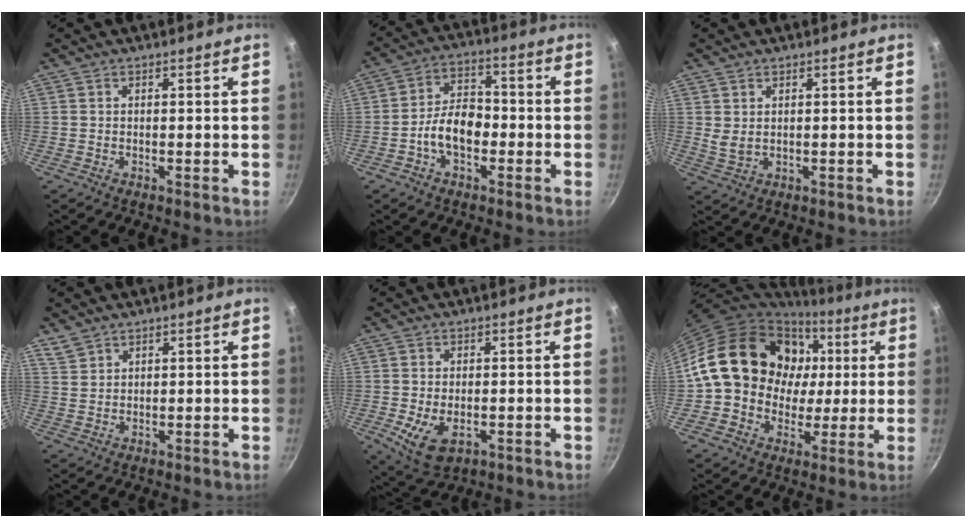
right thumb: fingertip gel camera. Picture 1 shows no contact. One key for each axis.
{"total": 8.7, "fx": -2.5, "fy": 5.4, "fz": 6.3, "tx": -0.083, "ty": 0.037, "tz": -0.051}
{"total": 2.4, "fx": 0.8, "fy": 1.3, "fz": 1.8, "tx": -0.035, "ty": -0.008, "tz": 0.020}
{"total": 2.8, "fx": 2.4, "fy": 1.4, "fz": 0.6, "tx": -0.007, "ty": -0.001, "tz": 0.052}
{"total": 7.6, "fx": -1.9, "fy": 4.5, "fz": 5.8, "tx": -0.105, "ty": -0.017, "tz": -0.023}
{"total": 20.6, "fx": 3.2, "fy": 17.2, "fz": 10.8, "tx": -0.165, "ty": 0.027, "tz": 0.056}